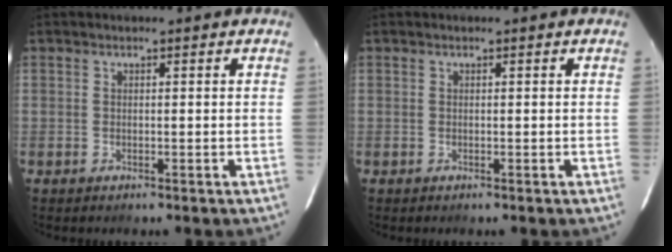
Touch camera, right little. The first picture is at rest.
{"total": 0.0}